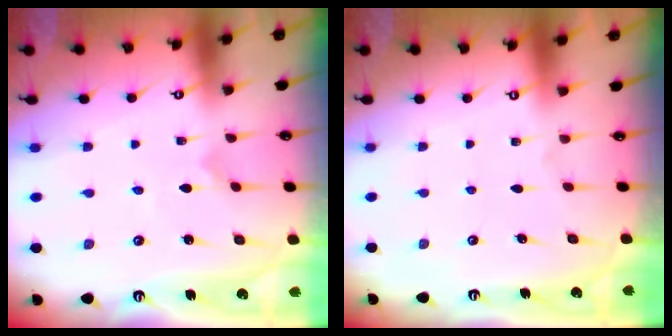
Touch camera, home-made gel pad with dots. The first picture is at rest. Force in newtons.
{"total": 0.0}